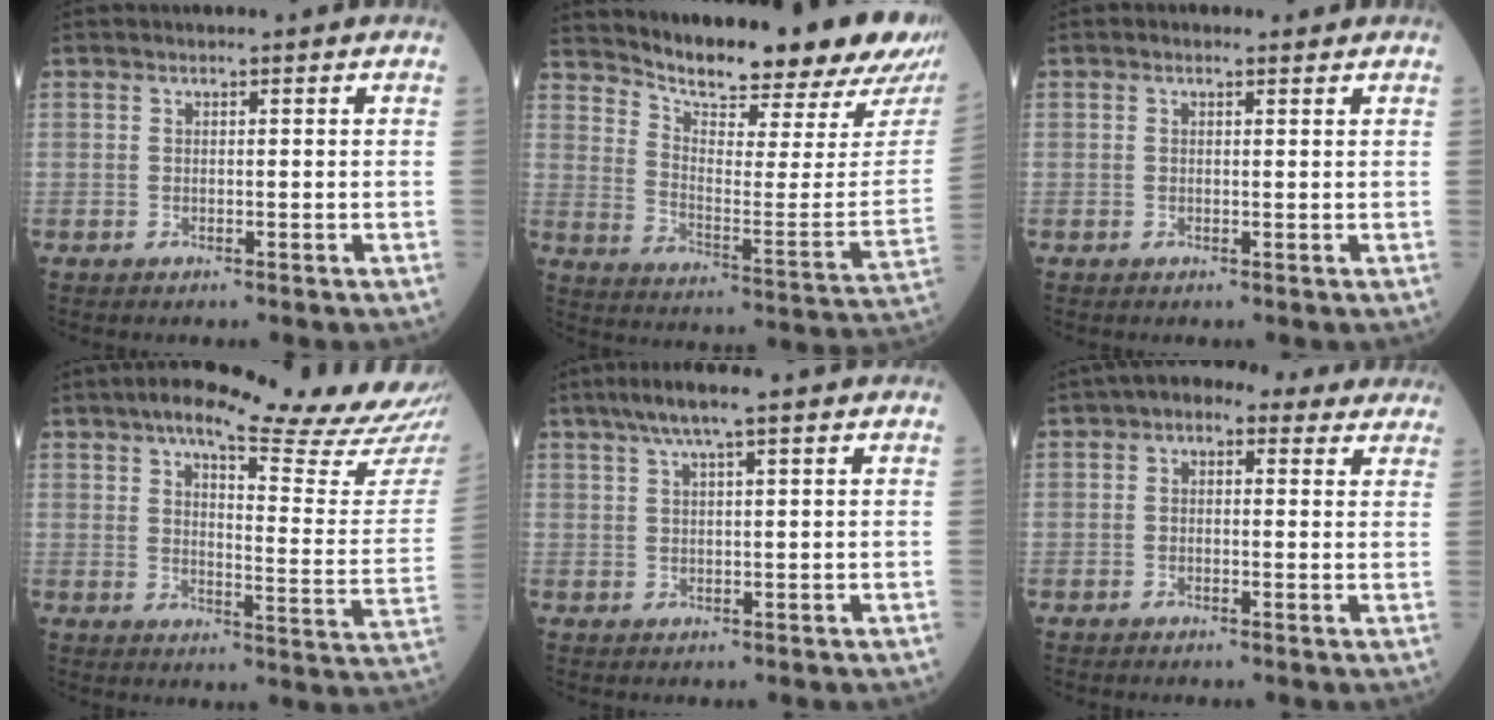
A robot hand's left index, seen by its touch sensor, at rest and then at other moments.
{"total": 22.4, "force": [20.3, 2.8, 9.1], "torque": [-0.149, -0.080, 0.267]}
{"total": 0.7, "force": [0.5, 0.4, 0.4], "torque": [-0.015, 0.003, 0.005]}
{"total": 23.6, "force": [20.2, 1.1, 12.0], "torque": [-0.163, -0.060, 0.241]}
{"total": 5.3, "force": [3.4, 0.0, 4.0], "torque": [-0.078, 0.019, 0.063]}
{"total": 7.3, "force": [4.9, 3.8, 3.9], "torque": [-0.045, 0.039, 0.055]}